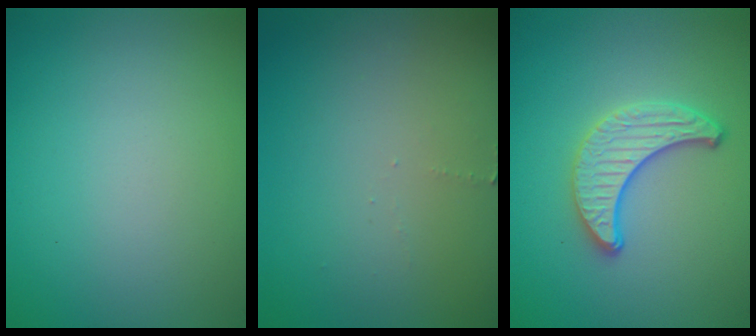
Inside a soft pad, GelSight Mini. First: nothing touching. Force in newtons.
{"total": 0.5, "press": 0.5, "slide": 0.1}
{"total": 3.5, "press": 3.2, "slide": 1.5}